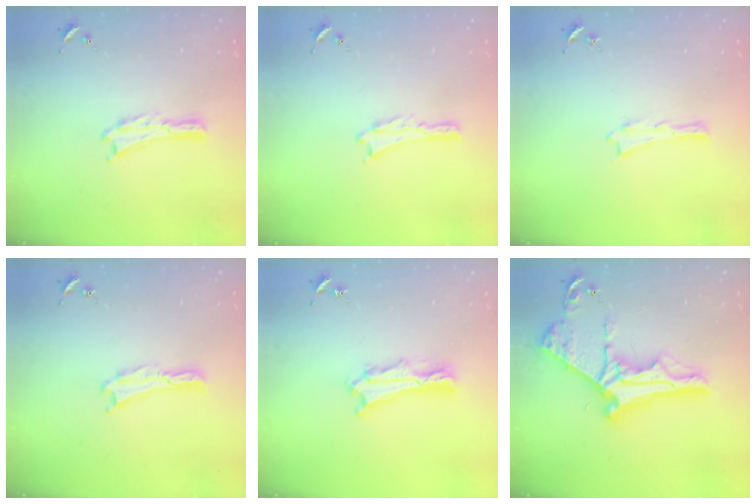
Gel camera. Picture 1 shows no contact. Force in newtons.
{"total": 0.5, "press": 0.5, "slide": 0.2}
{"total": 0.0}
{"total": 0.0}
{"total": 3.3, "press": 3.2, "slide": 0.3}
{"total": 11.8, "press": 11.7, "slide": 1.2}